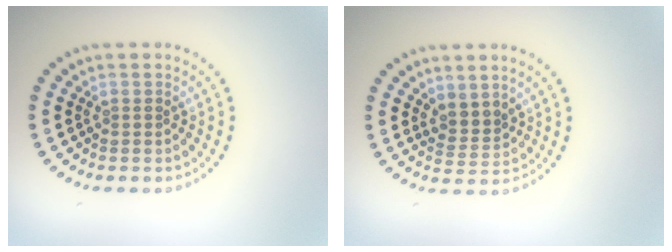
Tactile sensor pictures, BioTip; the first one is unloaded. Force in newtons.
{"total": 2.0, "press": 1.3, "slide": 1.6}